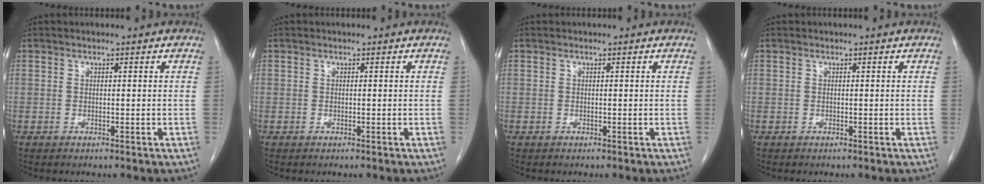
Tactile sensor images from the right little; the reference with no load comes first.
{"total": 0.0}
{"total": 0.0}
{"total": 0.0}